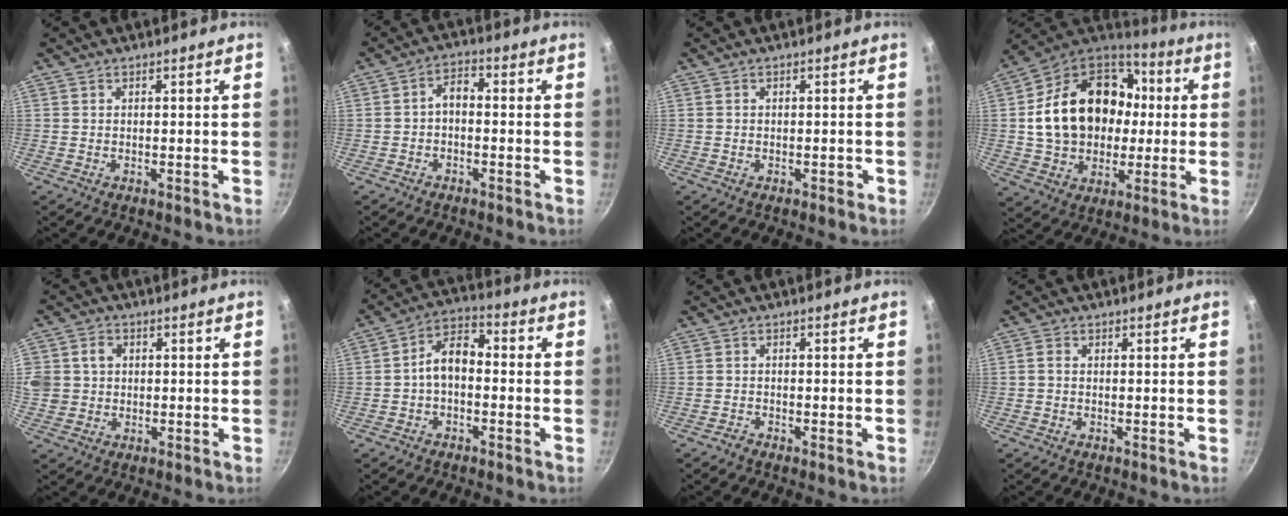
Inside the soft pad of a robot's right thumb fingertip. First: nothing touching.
{"total": 4.6, "force": [-1.4, 2.6, 3.6], "torque": [-0.061, 0.034, -0.028]}
{"total": 0.9, "force": [-0.4, 0.6, 0.5], "torque": [-0.002, 0.006, -0.004]}
{"total": 24.5, "force": [1.7, 18.8, 15.7], "torque": [-0.255, 0.044, 0.037]}
{"total": 6.9, "force": [0.7, 6.2, 2.9], "torque": [-0.044, 0.008, 0.011]}
{"total": 7.2, "force": [-1.3, 4.4, 5.5], "torque": [-0.081, 0.039, -0.034]}
{"total": 1.0, "force": [-0.9, 0.2, 0.4], "torque": [-0.020, 0.008, -0.021]}
{"total": 1.1, "force": [-0.2, 0.8, 0.7], "torque": [-0.015, 0.005, -0.006]}